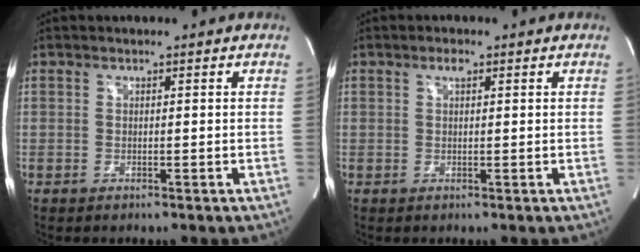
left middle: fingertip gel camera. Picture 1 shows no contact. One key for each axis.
{"total": 1.3, "fx": 0.7, "fy": 0.5, "fz": 1.0, "tx": -0.018, "ty": 0.004, "tz": 0.012}